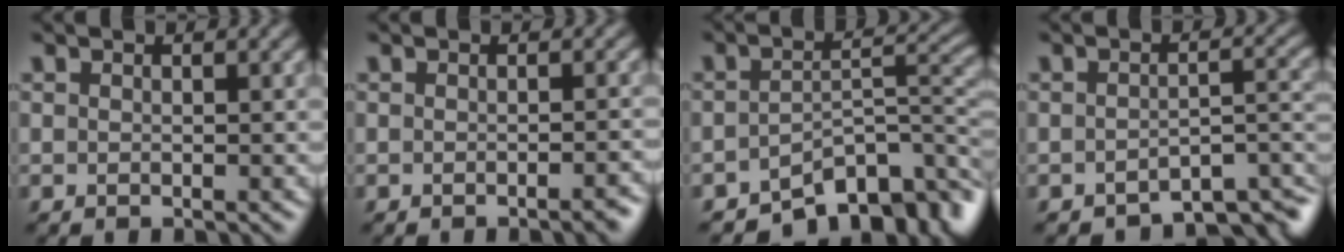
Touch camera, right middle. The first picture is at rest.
{"total": 1.7, "force": [-1.0, 0.4, 1.4], "torque": [-0.010, 0.002, -0.015]}
{"total": 8.5, "force": [-5.6, 3.7, 5.2], "torque": [-0.052, -0.006, -0.091]}
{"total": 5.1, "force": [-4.4, 1.3, 2.1], "torque": [-0.021, -0.004, -0.053]}